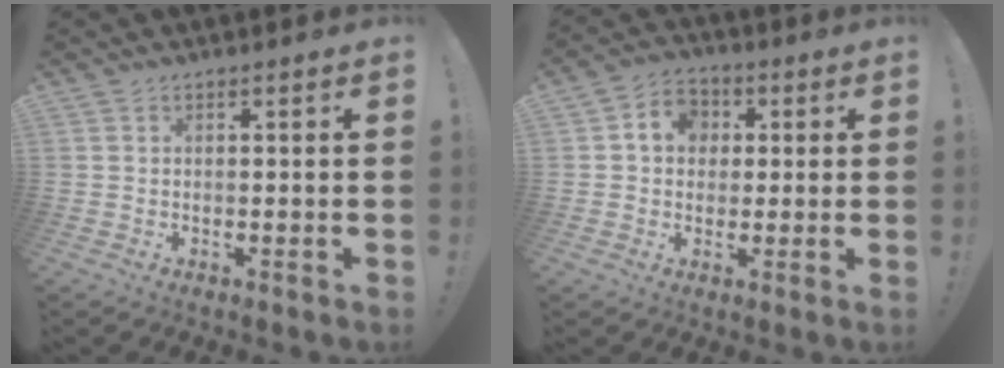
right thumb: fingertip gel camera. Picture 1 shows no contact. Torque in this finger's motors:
{"motor_torque": [1.06, 0.93, 0.09, -0.10, 0.00]}